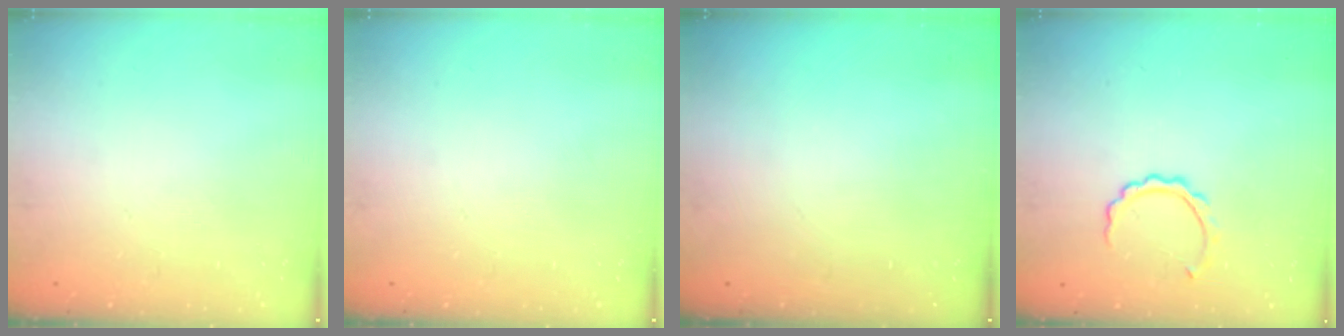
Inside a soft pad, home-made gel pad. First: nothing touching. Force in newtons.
{"total": 0.0}
{"total": 0.0}
{"total": 4.8, "press": 4.8, "slide": 0.2}